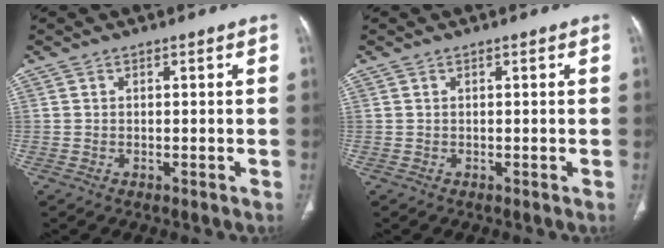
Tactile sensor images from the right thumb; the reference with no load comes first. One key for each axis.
{"total": 0.0}